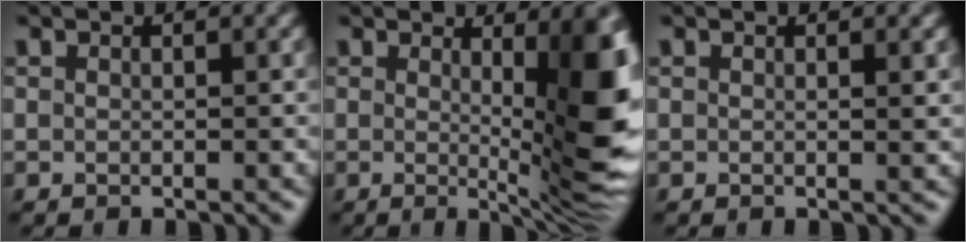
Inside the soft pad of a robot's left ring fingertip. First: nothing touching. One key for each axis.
{"total": 10.3, "fx": 0.7, "fy": 2.7, "fz": 9.9, "tx": -0.111, "ty": -0.010, "tz": 0.012}
{"total": 1.1, "fx": 0.4, "fy": 0.3, "fz": 1.0, "tx": -0.008, "ty": 0.000, "tz": 0.002}